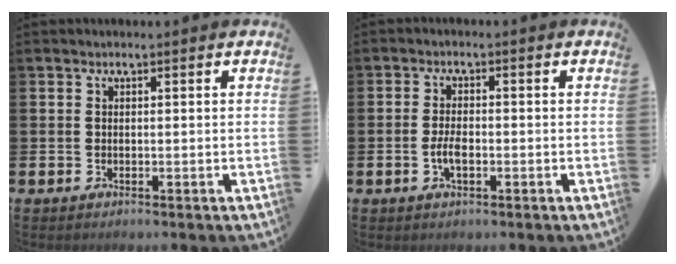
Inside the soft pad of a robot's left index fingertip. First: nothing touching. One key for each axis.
{"total": 2.8, "fx": -0.9, "fy": 1.1, "fz": 2.4, "tx": -0.042, "ty": 0.001, "tz": -0.017}